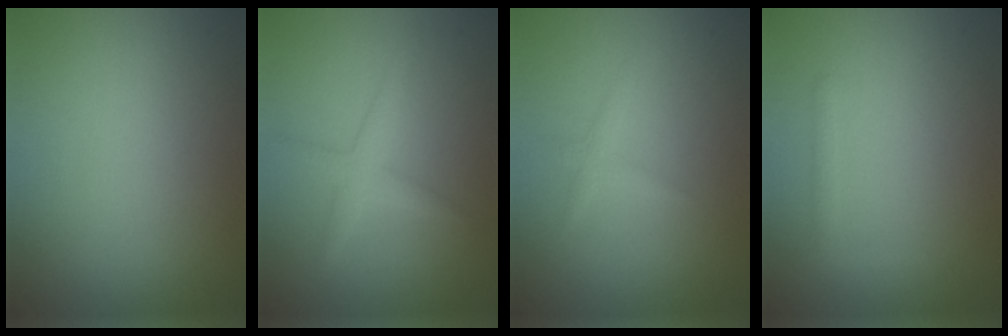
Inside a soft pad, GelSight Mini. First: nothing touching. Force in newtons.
{"total": 2.2, "press": 2.2, "slide": 0.1}
{"total": 1.0, "press": 1.0, "slide": 0.1}
{"total": 0.8, "press": 0.8, "slide": 0.0}